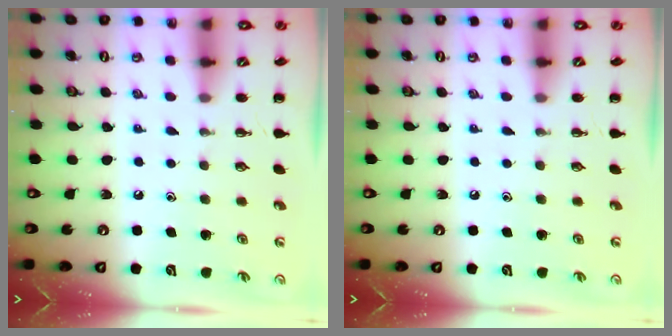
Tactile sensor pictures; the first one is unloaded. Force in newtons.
{"total": 0.0}